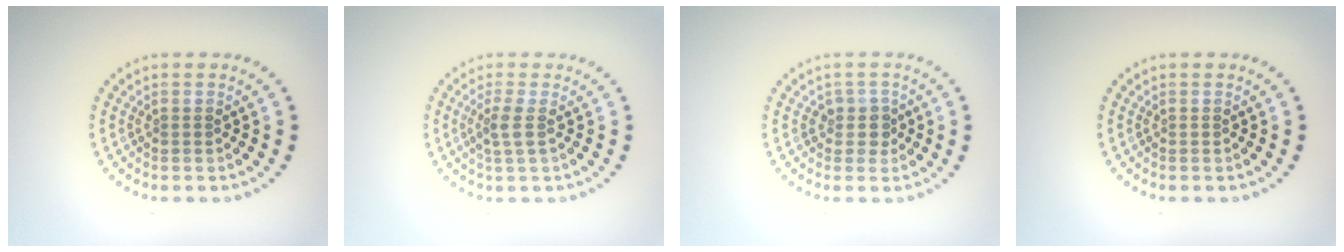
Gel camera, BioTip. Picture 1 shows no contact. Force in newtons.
{"total": 1.8, "press": 1.3, "slide": 1.1}
{"total": 1.8, "press": 1.5, "slide": 1.0}
{"total": 0.0}